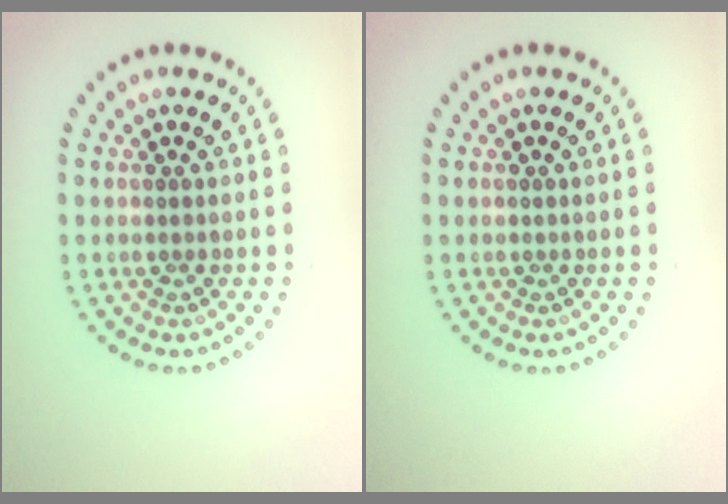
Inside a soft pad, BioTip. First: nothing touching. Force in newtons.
{"total": 0.0}